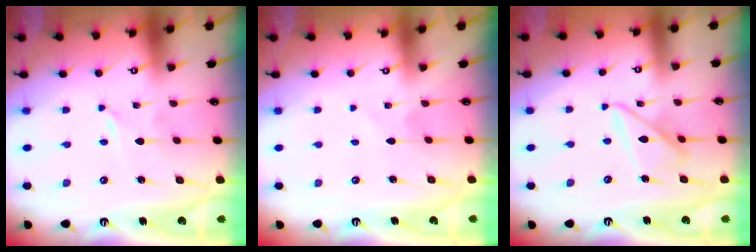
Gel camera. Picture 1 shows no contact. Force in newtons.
{"total": 2.2, "press": 2.2, "slide": 0.2}
{"total": 12.2, "press": 12.1, "slide": 1.0}